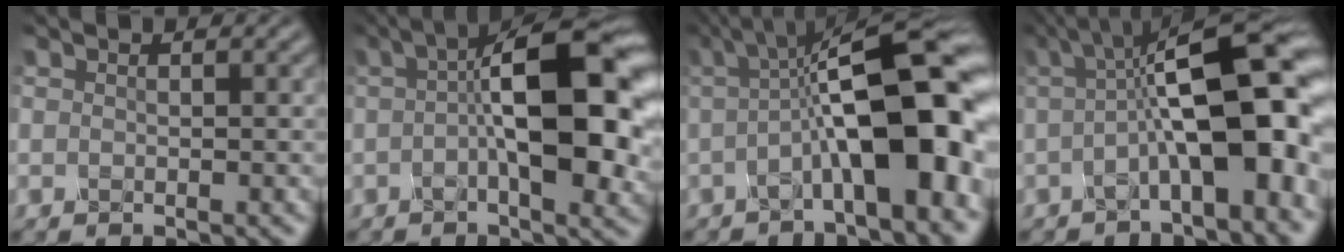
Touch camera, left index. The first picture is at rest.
{"total": 11.5, "force": [0.2, 3.6, 11.0], "torque": [-0.159, 0.012, -0.006]}
{"total": 12.4, "force": [-0.7, 3.5, 11.9], "torque": [-0.176, 0.022, -0.018]}
{"total": 11.5, "force": [0.0, 3.4, 11.0], "torque": [-0.158, 0.023, -0.008]}